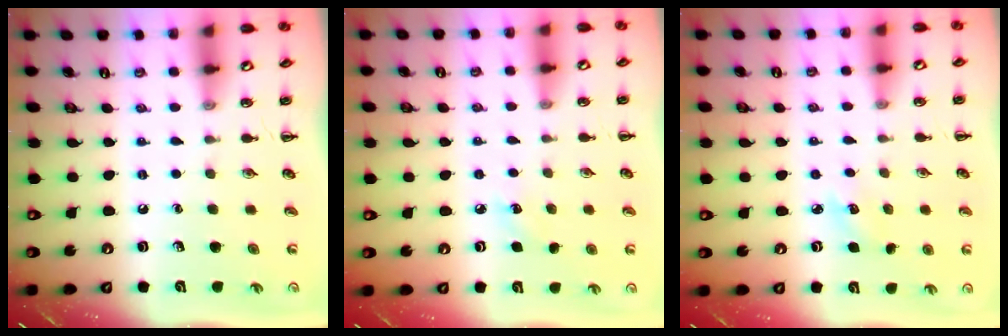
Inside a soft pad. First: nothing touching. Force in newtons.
{"total": 4.8, "press": 4.6, "slide": 1.3}
{"total": 3.9, "press": 3.8, "slide": 1.1}